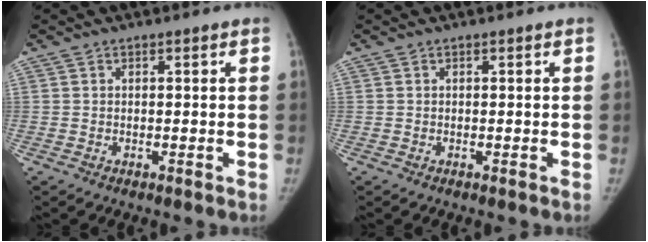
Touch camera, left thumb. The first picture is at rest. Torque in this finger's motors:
{"motor_torque": [0.00, 0.00, 0.20, -0.17, 0.00]}